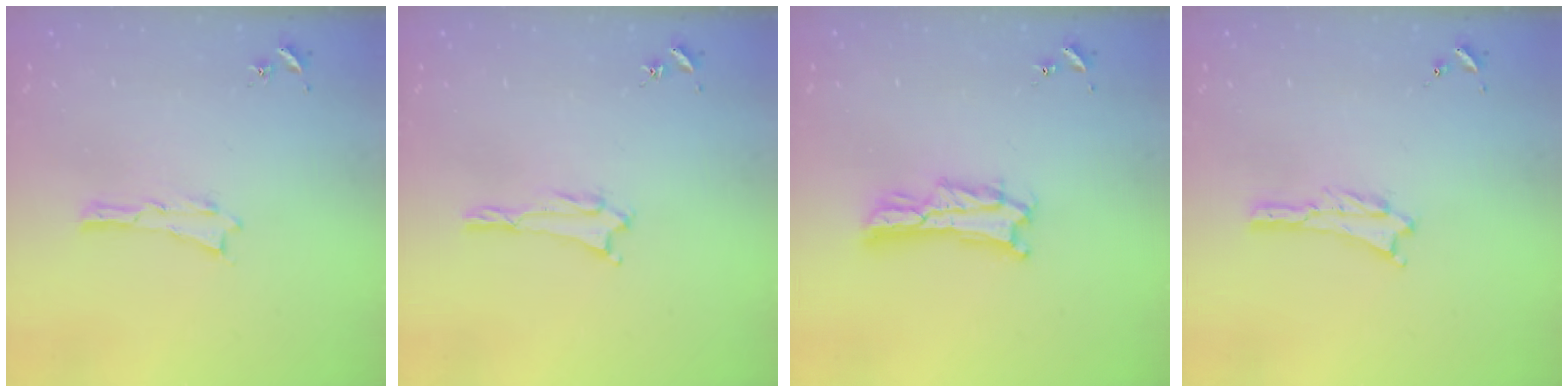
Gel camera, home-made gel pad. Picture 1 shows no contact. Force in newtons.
{"total": 1.0, "press": 0.9, "slide": 0.2}
{"total": 4.3, "press": 4.3, "slide": 0.5}
{"total": 0.9, "press": 0.9, "slide": 0.2}